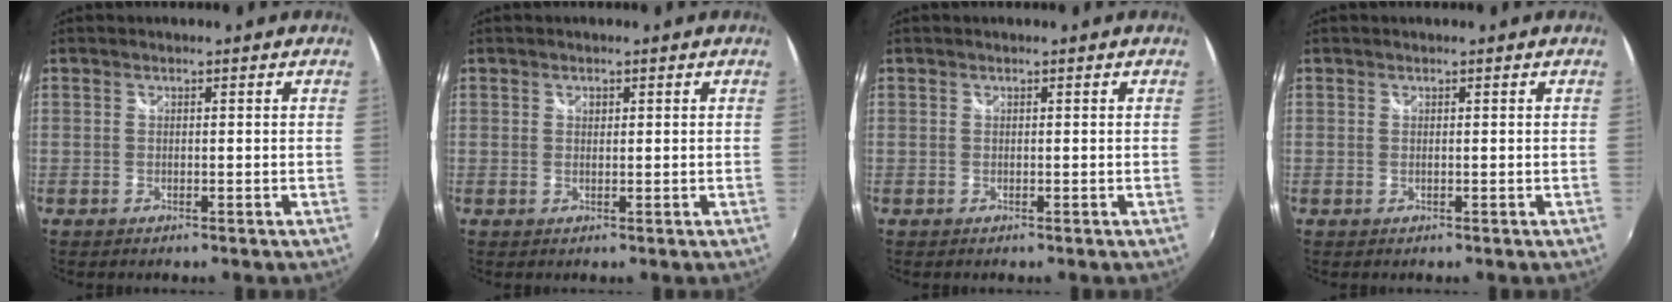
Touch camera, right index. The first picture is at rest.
{"total": 0.7, "force": [0.3, 0.6, 0.3], "torque": [-0.004, 0.001, 0.004]}
{"total": 0.0}
{"total": 0.0}